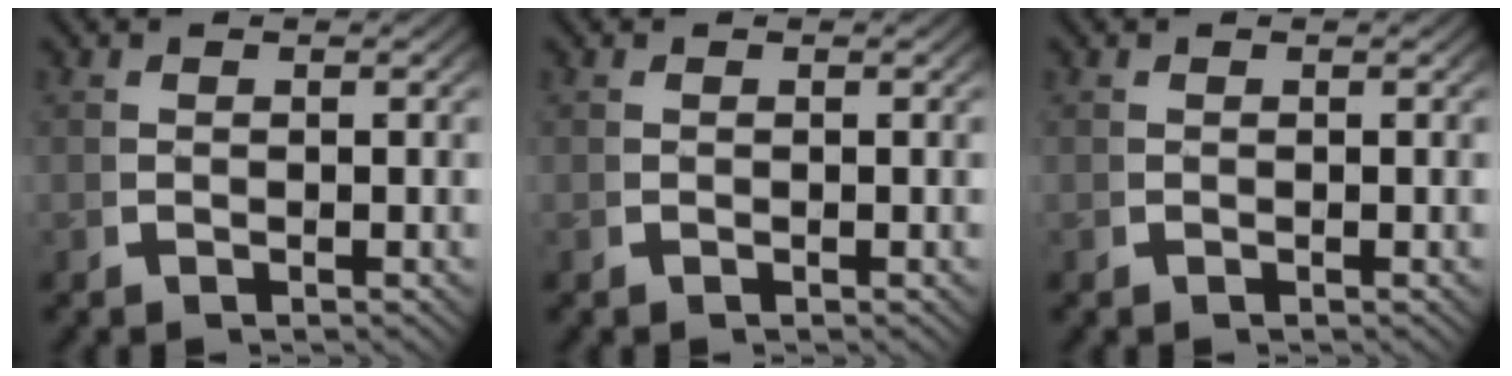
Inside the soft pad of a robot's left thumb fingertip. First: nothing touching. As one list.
[{"total": 0.6, "force": [0.3, -0.5, -0.2], "torque": [0.006, 0.000, 0.006]}, {"total": 0.0}]